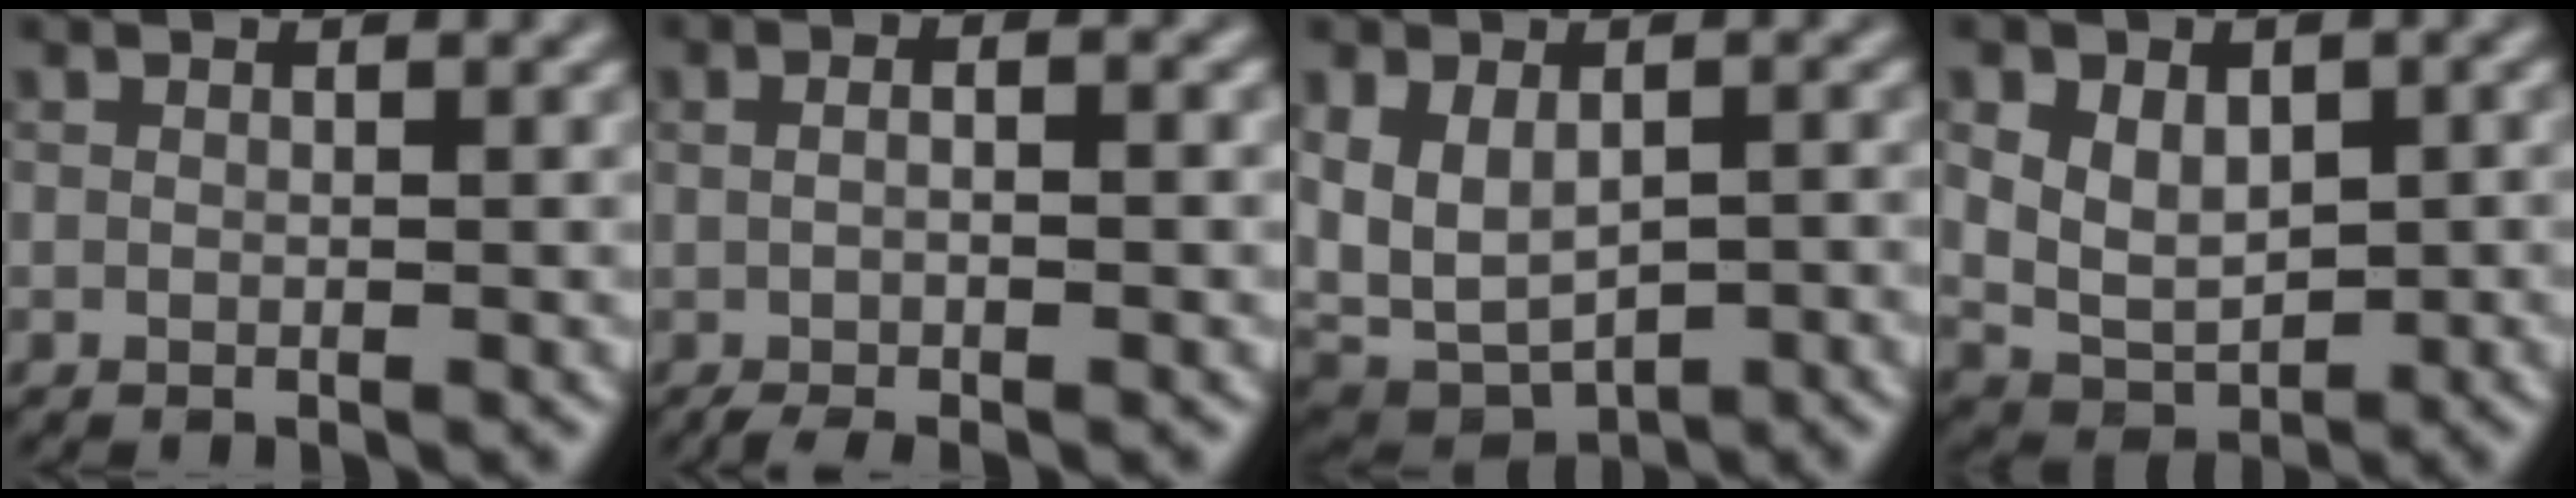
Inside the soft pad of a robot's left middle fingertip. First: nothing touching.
{"total": 3.6, "force": [-0.6, 1.3, 3.3], "torque": [-0.049, 0.004, -0.005]}
{"total": 7.5, "force": [-0.7, 5.0, 5.6], "torque": [-0.118, -0.016, -0.007]}
{"total": 4.8, "force": [0.9, 3.6, 3.1], "torque": [-0.051, -0.009, 0.021]}